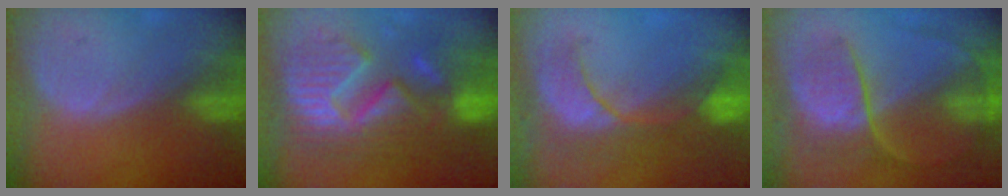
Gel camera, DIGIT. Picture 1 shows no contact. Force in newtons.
{"total": 13.2, "press": 13.2, "slide": 1.2}
{"total": 8.1, "press": 7.9, "slide": 1.6}
{"total": 7.9, "press": 7.2, "slide": 3.2}